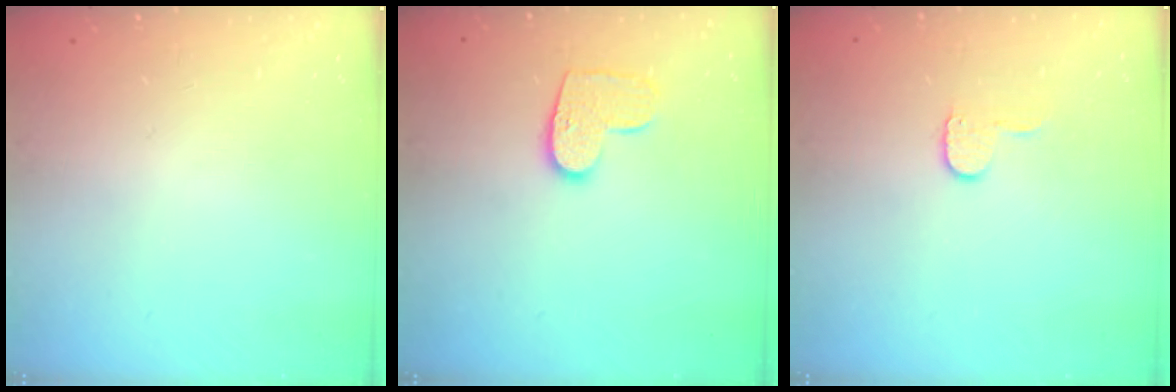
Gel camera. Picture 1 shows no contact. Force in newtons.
{"total": 9.3, "press": 9.3, "slide": 0.4}
{"total": 5.4, "press": 5.3, "slide": 0.5}